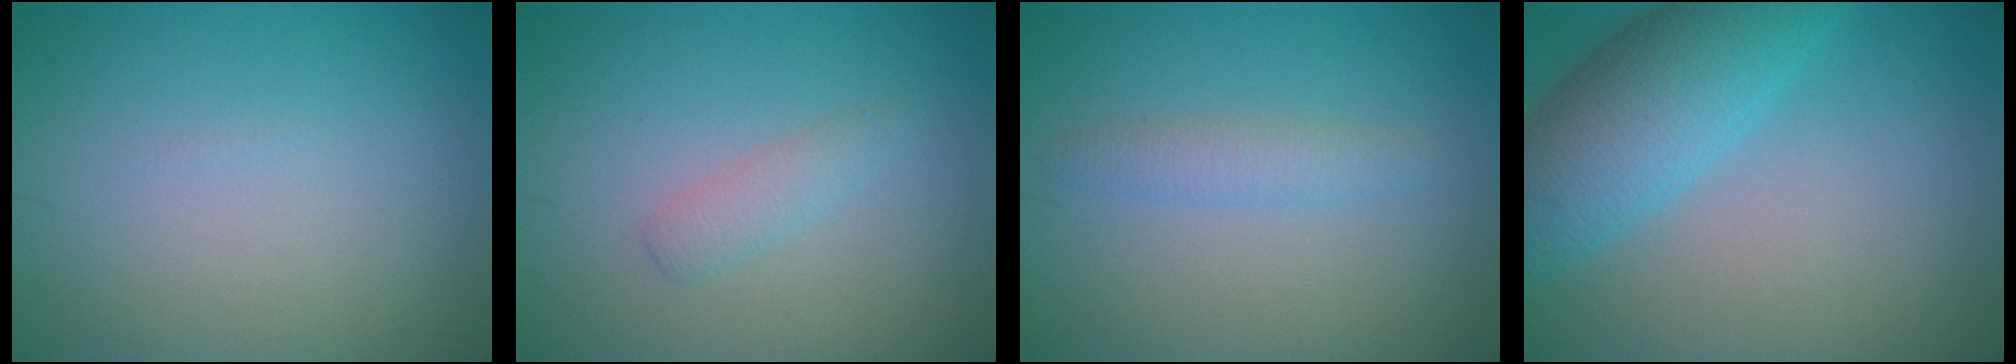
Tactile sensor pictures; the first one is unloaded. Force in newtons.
{"total": 1.5, "press": 1.5, "slide": 0.1}
{"total": 1.8, "press": 1.8, "slide": 0.2}
{"total": 7.3, "press": 7.3, "slide": 0.2}